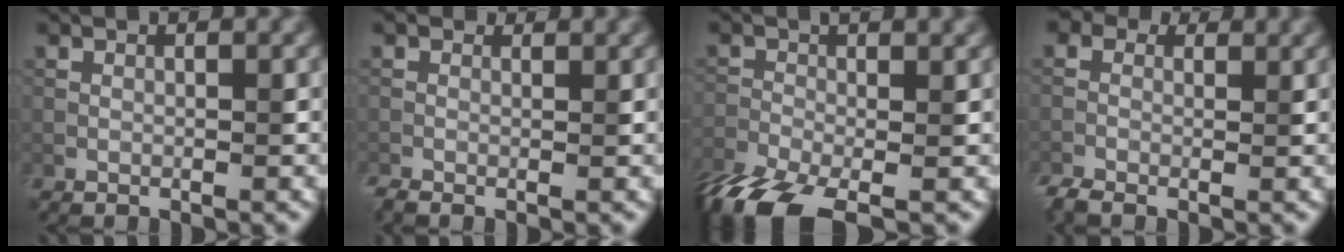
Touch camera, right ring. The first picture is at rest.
{"total": 2.0, "force": [0.0, 1.3, 1.5], "torque": [-0.030, -0.002, -0.005]}
{"total": 10.2, "force": [-6.3, 3.5, 7.3], "torque": [-0.151, -0.027, -0.111]}
{"total": 3.9, "force": [-0.6, 2.9, 2.5], "torque": [-0.052, 0.000, -0.006]}